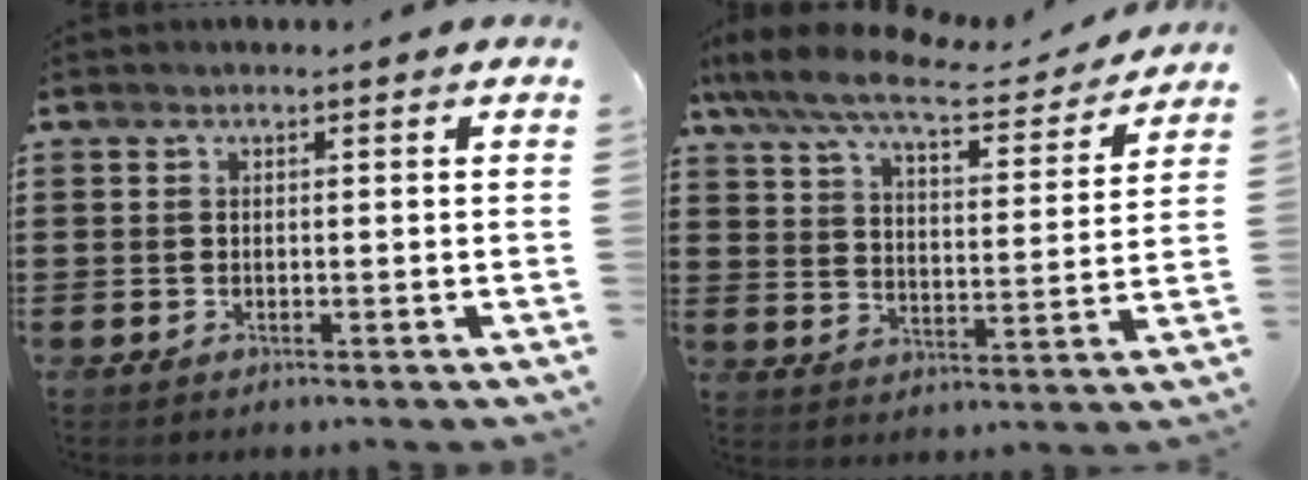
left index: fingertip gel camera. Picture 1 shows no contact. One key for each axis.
{"total": 8.3, "fx": 7.3, "fy": 0.9, "fz": 3.9, "tx": -0.107, "ty": -0.036, "tz": 0.123}